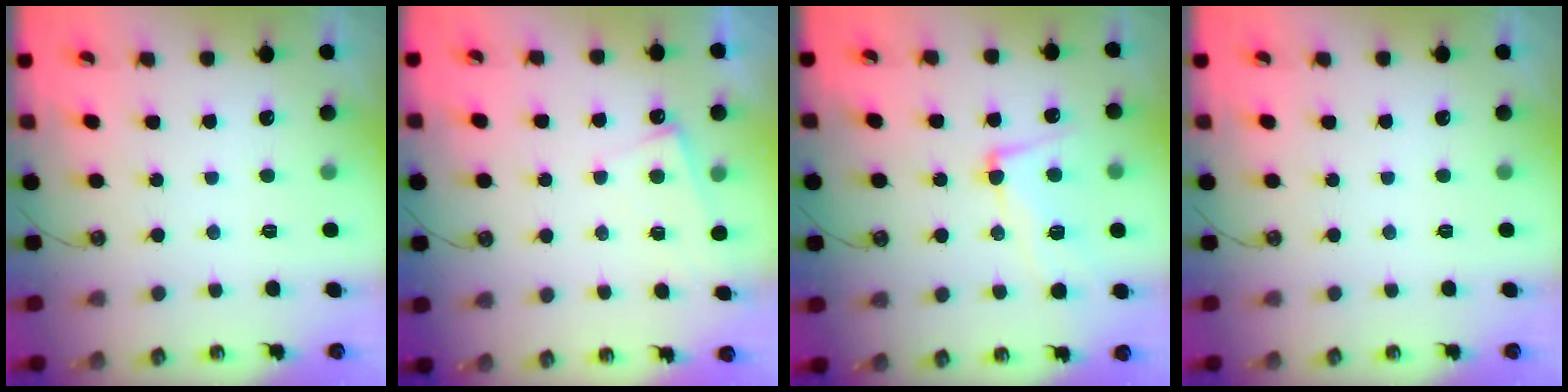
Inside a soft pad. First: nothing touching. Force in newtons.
{"total": 4.9, "press": 4.9, "slide": 0.2}
{"total": 6.1, "press": 5.9, "slide": 1.5}
{"total": 0.0}